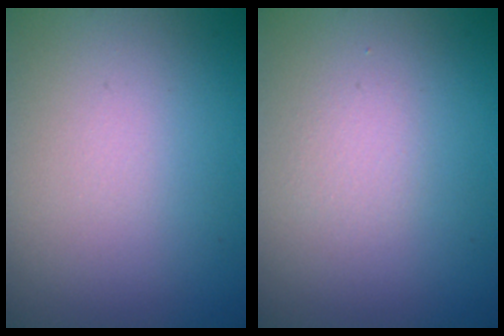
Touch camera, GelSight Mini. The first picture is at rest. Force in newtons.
{"total": 0.9, "press": 0.9, "slide": 0.1}